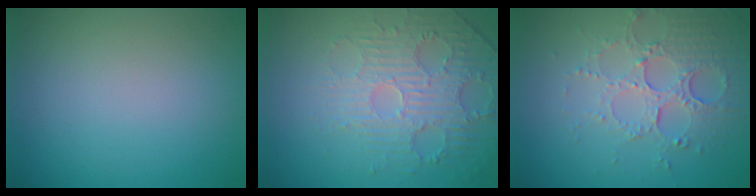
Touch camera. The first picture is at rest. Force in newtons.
{"total": 4.9, "press": 3.7, "slide": 3.2}
{"total": 5.3, "press": 3.8, "slide": 3.7}